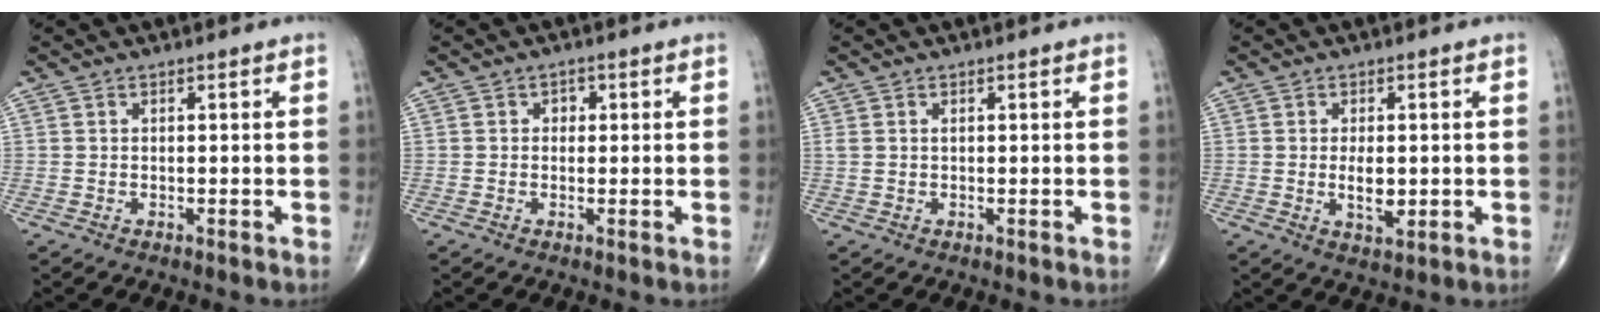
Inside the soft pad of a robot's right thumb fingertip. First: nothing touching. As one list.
[{"total": 1.3, "force": [0.2, 1.1, 0.6], "torque": [0.002, 0.003, -0.001]}, {"total": 0.9, "force": [0.3, 0.5, 0.7], "torque": [-0.021, 0.012, 0.012]}, {"total": 4.5, "force": [-0.3, 2.2, 3.9], "torque": [-0.060, -0.008, -0.002]}]